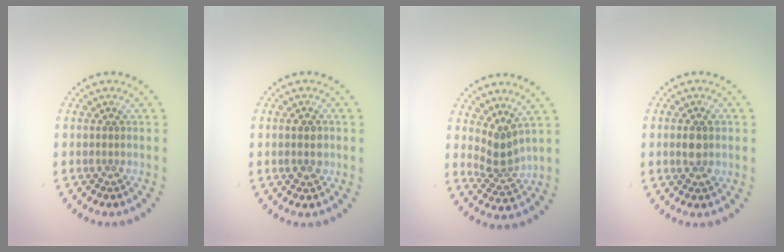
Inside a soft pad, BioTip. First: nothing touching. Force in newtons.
{"total": 2.4, "press": 2.4, "slide": 0.1}
{"total": 2.6, "press": 1.9, "slide": 1.8}
{"total": 2.5, "press": 2.5, "slide": 0.3}